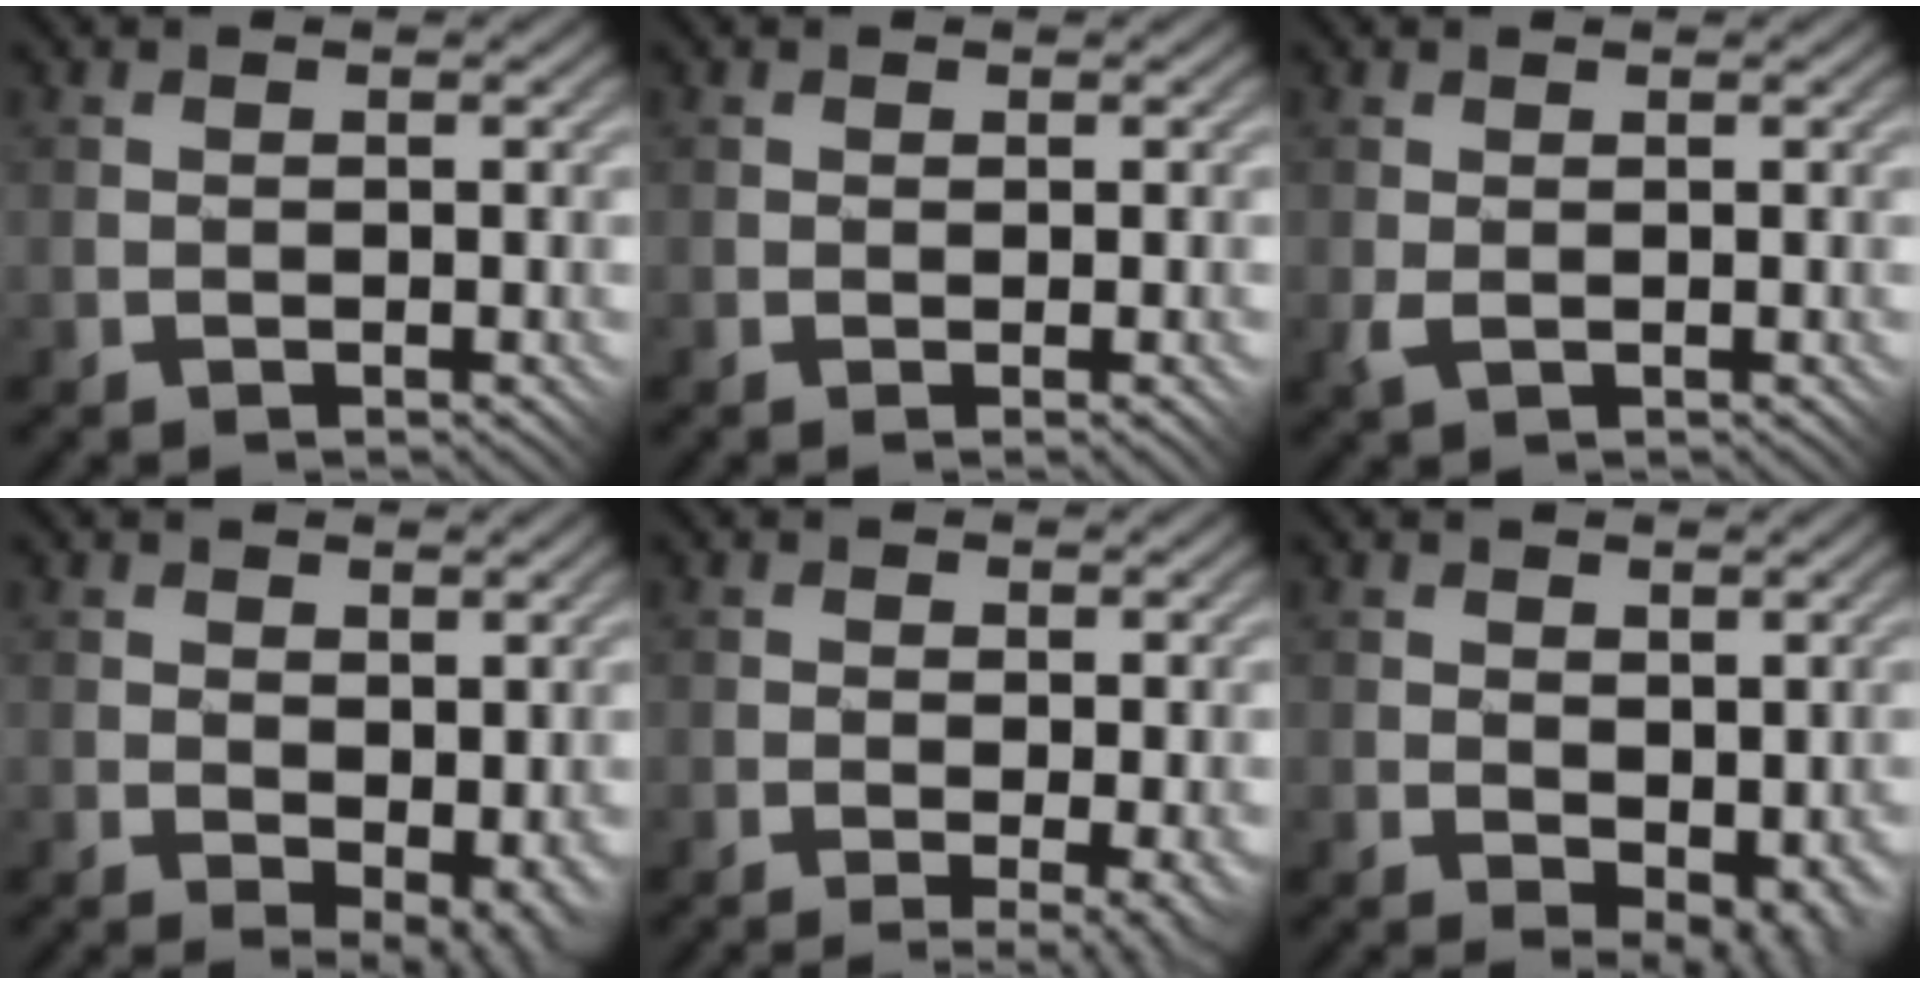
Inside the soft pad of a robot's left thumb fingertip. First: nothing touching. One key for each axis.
{"total": 0.0}
{"total": 1.4, "fx": -0.2, "fy": 0.6, "fz": 1.2, "tx": -0.031, "ty": -0.004, "tz": -0.005}
{"total": 3.1, "fx": 0.4, "fy": 2.0, "fz": 2.4, "tx": -0.048, "ty": -0.012, "tz": 0.015}
{"total": 3.8, "fx": -2.2, "fy": 1.4, "fz": 2.7, "tx": -0.032, "ty": 0.002, "tz": -0.021}
{"total": 3.1, "fx": 0.4, "fy": 2.1, "fz": 2.3, "tx": -0.044, "ty": -0.013, "tz": 0.018}